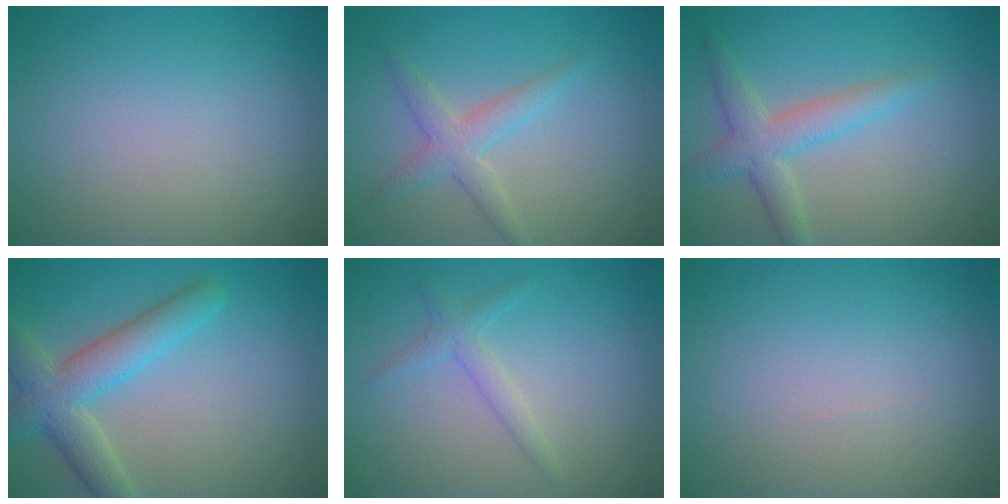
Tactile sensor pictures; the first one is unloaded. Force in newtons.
{"total": 2.7, "press": 2.7, "slide": 0.1}
{"total": 3.5, "press": 3.5, "slide": 0.1}
{"total": 5.2, "press": 5.2, "slide": 0.3}
{"total": 1.7, "press": 1.7, "slide": 0.1}
{"total": 0.0}